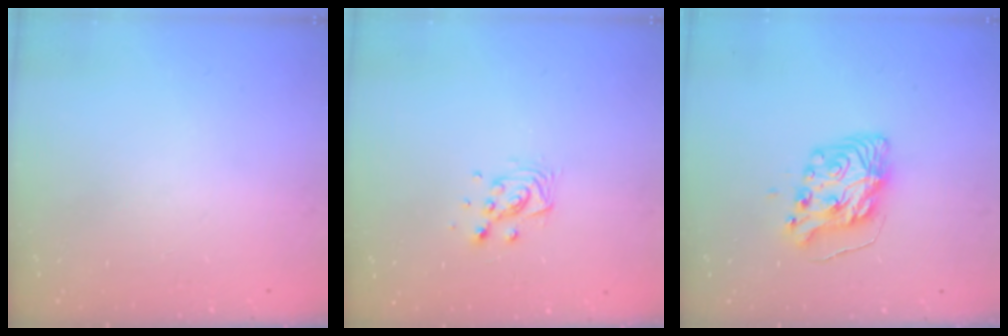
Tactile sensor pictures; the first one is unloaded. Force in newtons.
{"total": 7.8, "press": 7.8, "slide": 0.3}
{"total": 10.1, "press": 10.0, "slide": 1.1}